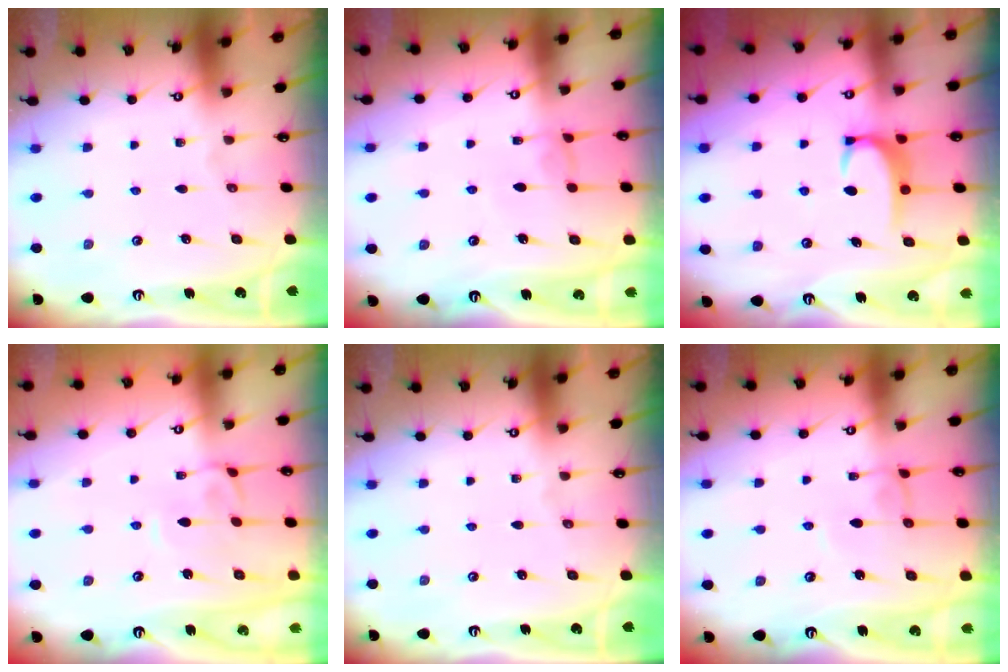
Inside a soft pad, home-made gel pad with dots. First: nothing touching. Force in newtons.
{"total": 1.5, "press": 1.4, "slide": 0.4}
{"total": 3.3, "press": 3.3, "slide": 0.4}
{"total": 2.5, "press": 2.4, "slide": 0.7}
{"total": 0.0}
{"total": 2.3, "press": 2.3, "slide": 0.2}